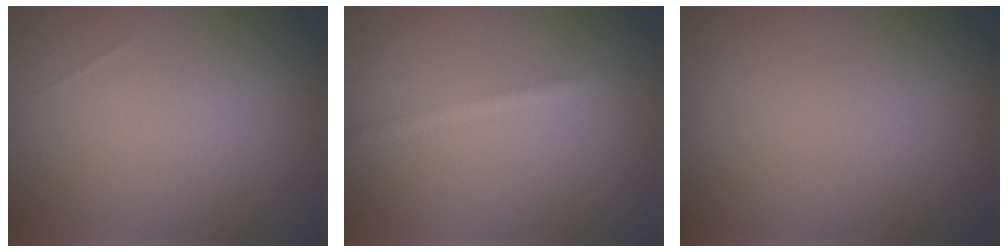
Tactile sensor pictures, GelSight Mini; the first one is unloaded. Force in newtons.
{"total": 1.8, "press": 1.8, "slide": 0.0}
{"total": 0.0}